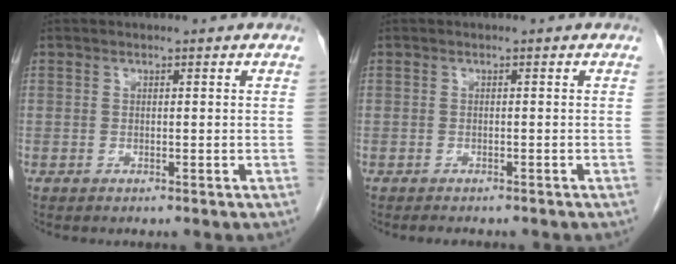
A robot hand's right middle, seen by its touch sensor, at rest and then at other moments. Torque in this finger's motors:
{"motor_torque": [0.09, 0.07, 0.00, 0.01]}